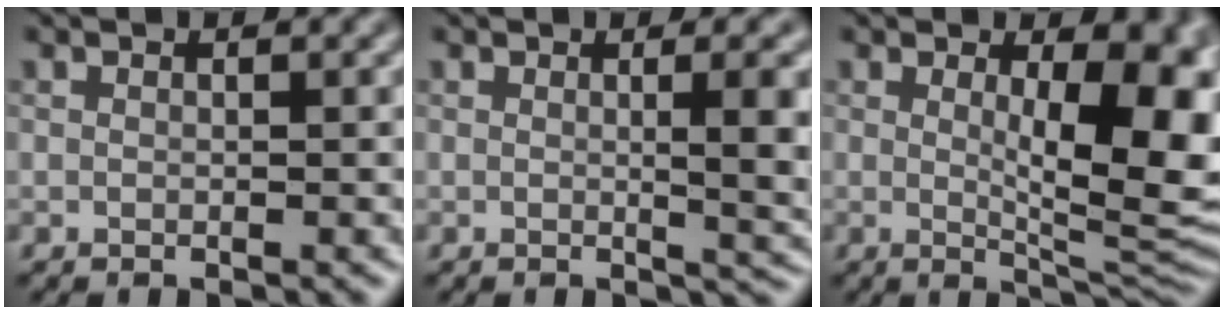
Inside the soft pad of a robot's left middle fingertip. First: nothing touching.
{"total": 5.1, "force": [0.4, 1.5, 4.8], "torque": [-0.052, 0.001, 0.005]}
{"total": 9.8, "force": [1.4, 3.3, 9.1], "torque": [-0.119, -0.016, 0.031]}